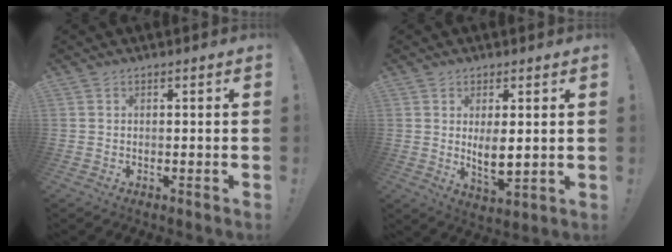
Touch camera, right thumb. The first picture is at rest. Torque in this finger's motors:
{"motor_torque": [-0.25, 0.49, 0.00, 0.07, 0.07]}